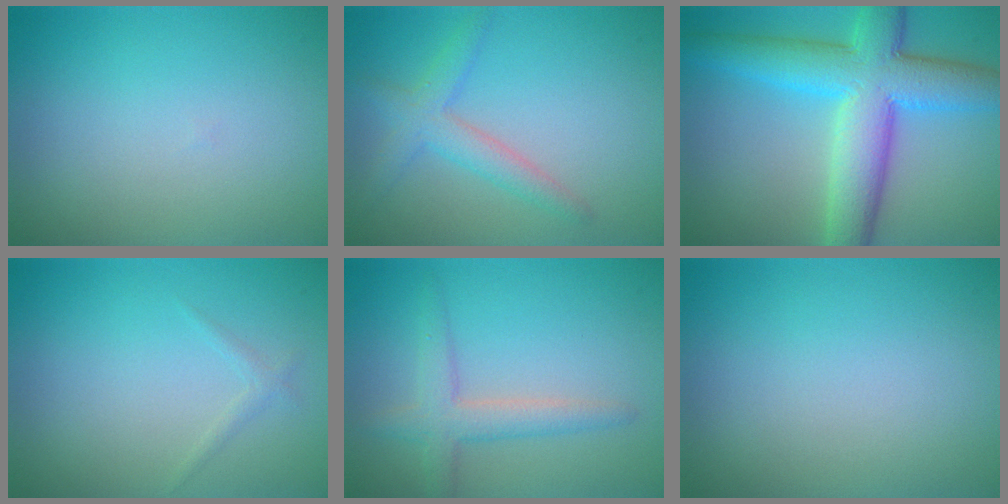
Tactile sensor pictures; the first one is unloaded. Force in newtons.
{"total": 2.9, "press": 2.9, "slide": 0.1}
{"total": 9.6, "press": 9.6, "slide": 0.2}
{"total": 0.7, "press": 0.7, "slide": 0.0}
{"total": 3.0, "press": 3.0, "slide": 0.1}
{"total": 0.0}